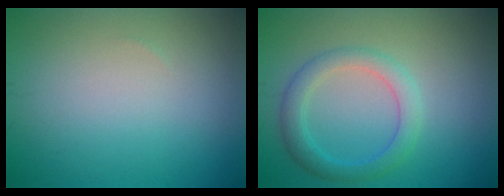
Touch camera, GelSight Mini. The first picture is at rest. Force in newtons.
{"total": 3.2, "press": 3.2, "slide": 0.1}